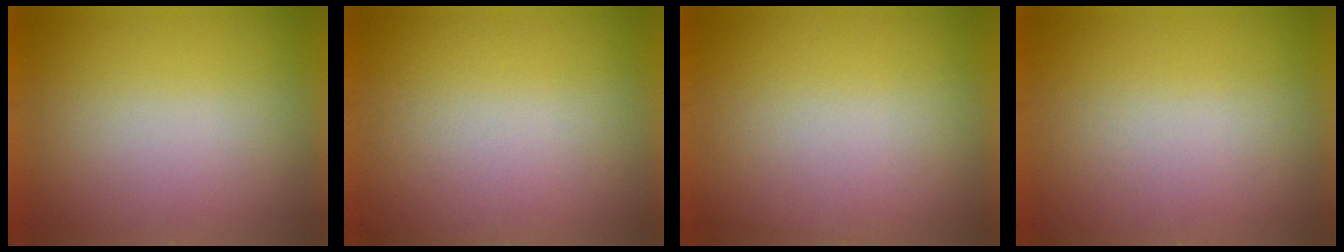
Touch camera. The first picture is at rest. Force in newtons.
{"total": 3.5}
{"total": 3.2}
{"total": 3.6}